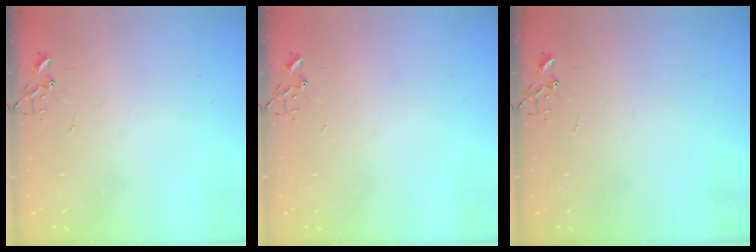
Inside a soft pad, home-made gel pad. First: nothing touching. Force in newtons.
{"total": 0.0}
{"total": 0.0}